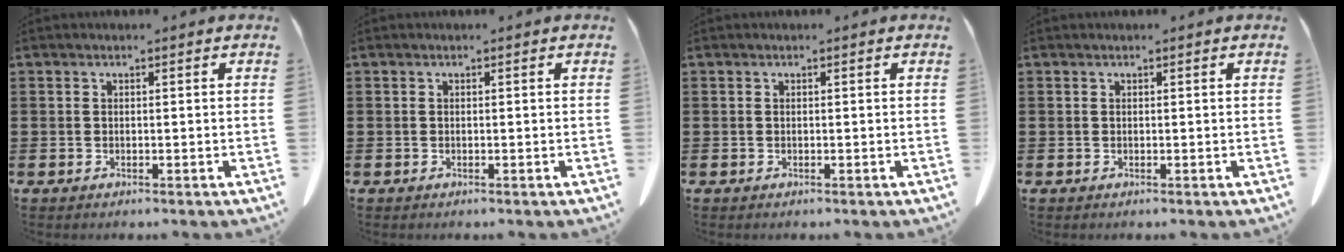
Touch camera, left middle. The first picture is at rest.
{"total": 0.0}
{"total": 0.0}
{"total": 0.0}